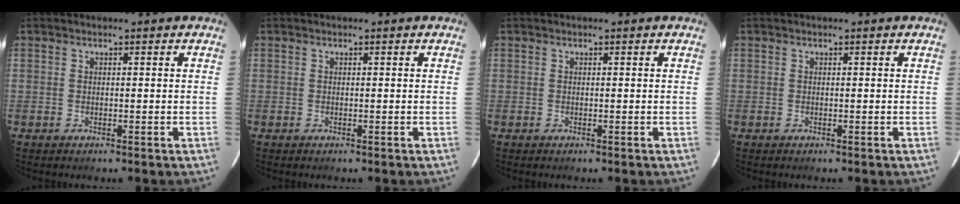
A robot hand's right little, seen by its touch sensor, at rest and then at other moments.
{"total": 0.0}
{"total": 0.0}
{"total": 0.0}